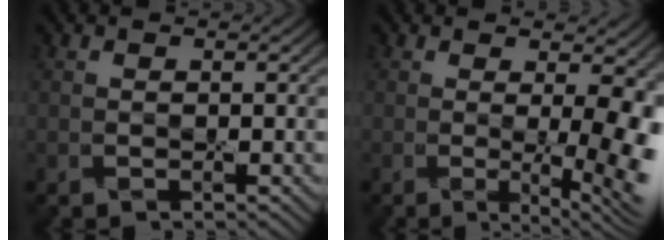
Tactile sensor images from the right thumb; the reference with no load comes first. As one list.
[{"total": 11.1, "force": [-0.7, 3.6, 10.4], "torque": [-0.102, -0.001, -0.011]}]